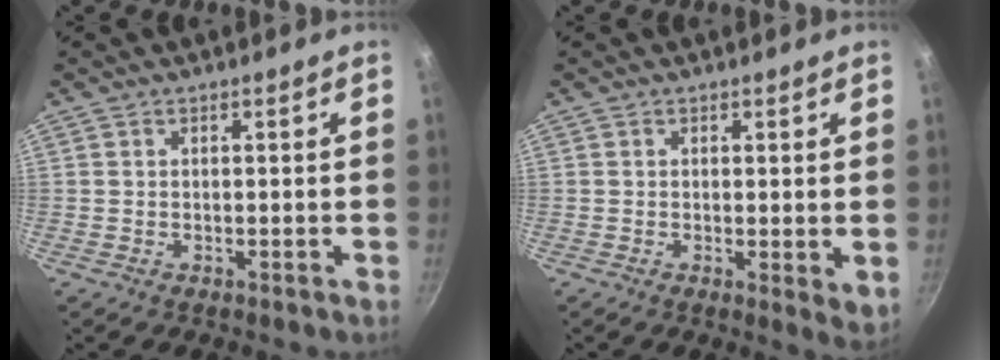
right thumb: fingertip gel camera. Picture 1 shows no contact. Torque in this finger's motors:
{"motor_torque": [-0.35, 0.26, -0.12, -0.07, 0.09]}